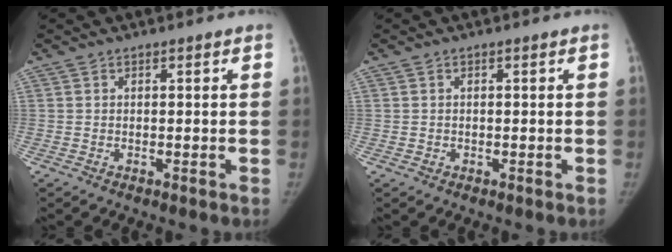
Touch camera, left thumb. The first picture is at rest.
{"total": 0.5, "force": [0.0, 0.5, 0.1], "torque": [0.002, 0.002, 0.000]}